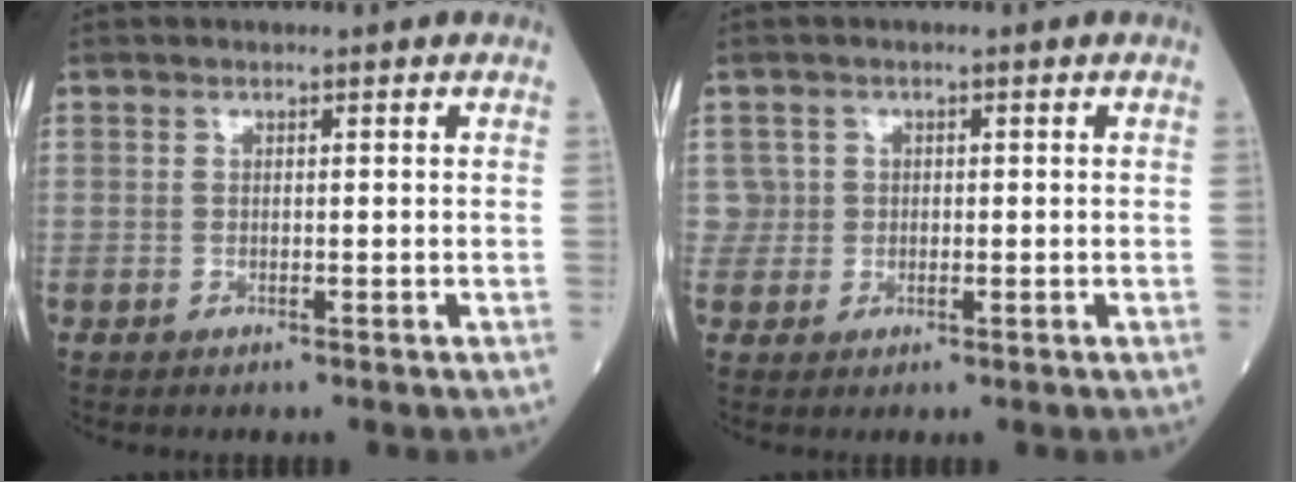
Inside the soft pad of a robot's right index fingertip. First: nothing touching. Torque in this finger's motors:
{"motor_torque": [-0.10, -0.03, -0.06, -0.02]}